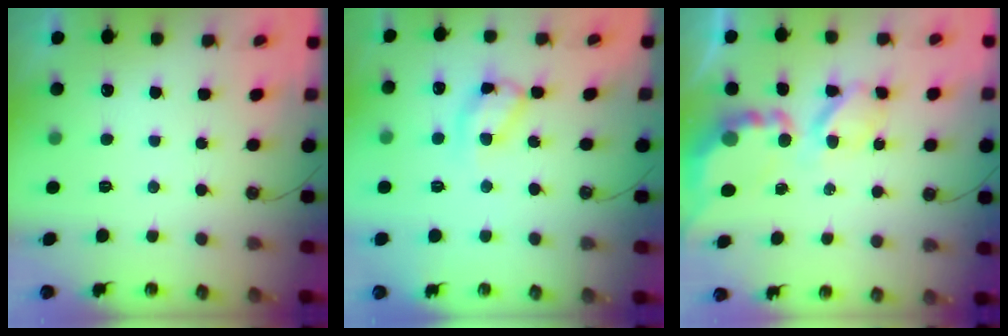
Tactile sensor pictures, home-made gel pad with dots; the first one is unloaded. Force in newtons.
{"total": 14.1, "press": 14.1, "slide": 0.9}
{"total": 8.5, "press": 8.4, "slide": 0.7}